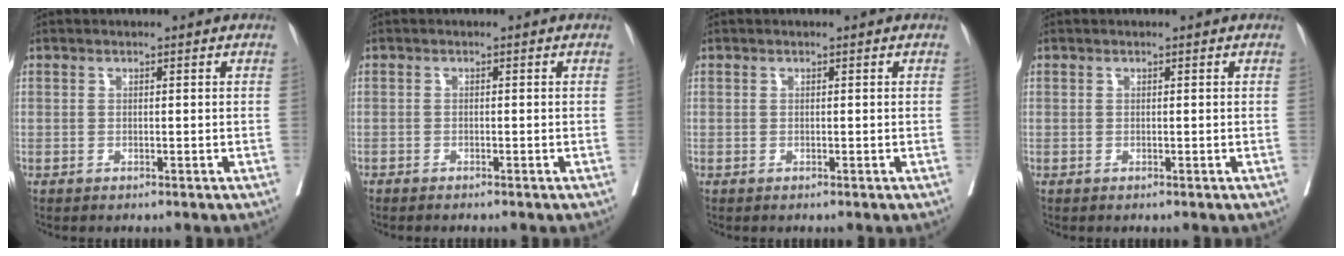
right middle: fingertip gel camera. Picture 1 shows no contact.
{"total": 1.3, "force": [-1.2, 0.1, 0.5], "torque": [-0.008, -0.001, -0.018]}
{"total": 0.0}
{"total": 0.0}